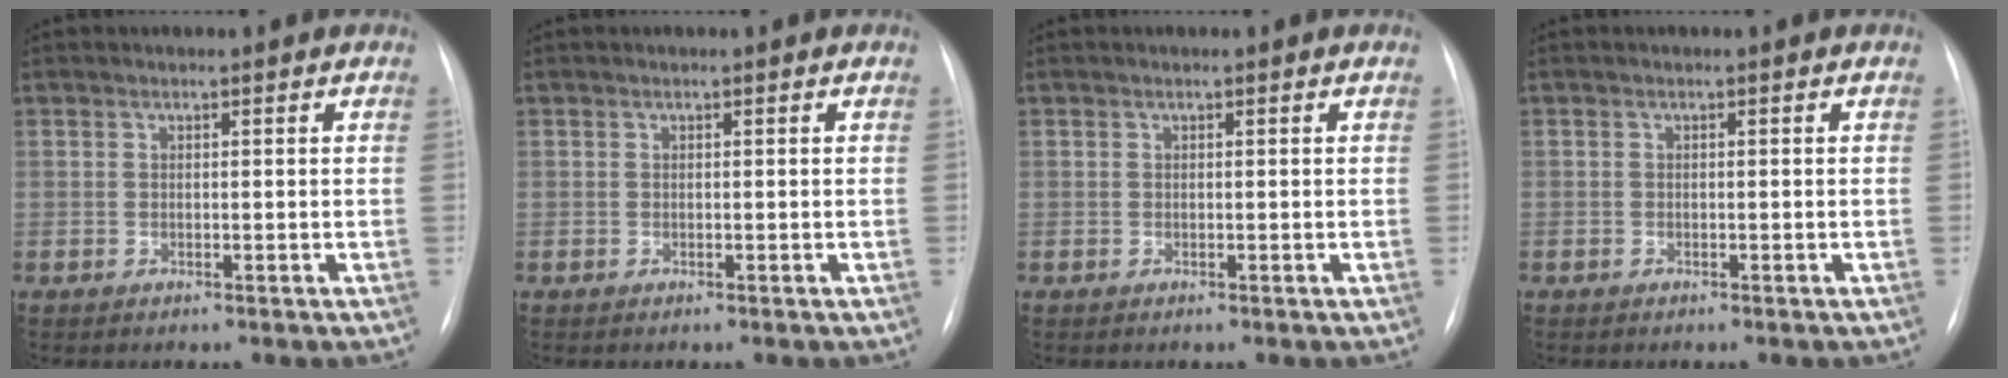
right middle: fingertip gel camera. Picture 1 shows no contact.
{"total": 0.0}
{"total": 0.0}
{"total": 0.0}